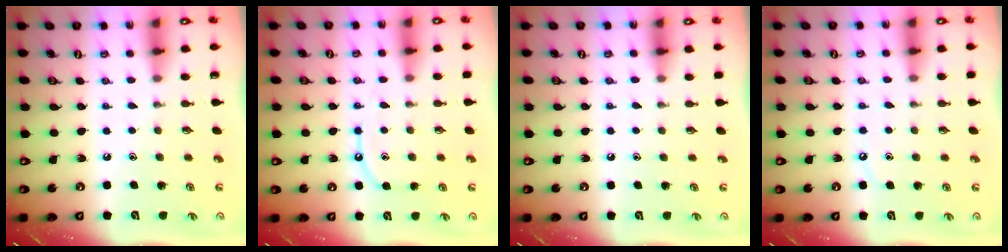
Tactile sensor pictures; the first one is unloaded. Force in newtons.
{"total": 7.6, "press": 7.5, "slide": 0.8}
{"total": 3.4, "press": 3.4, "slide": 0.5}
{"total": 3.4, "press": 3.3, "slide": 0.5}